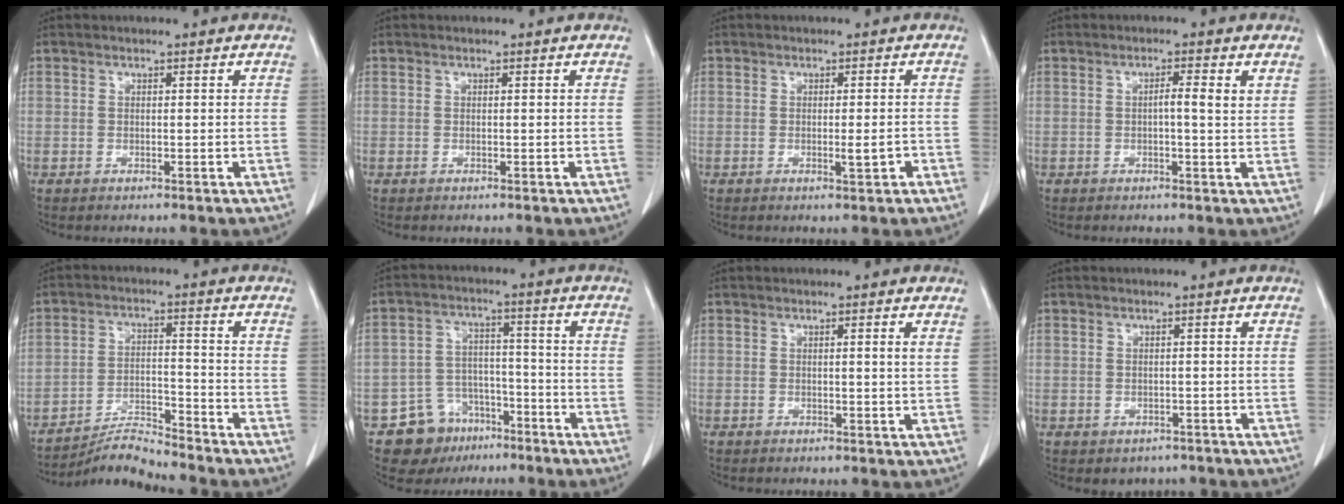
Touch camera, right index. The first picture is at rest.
{"total": 0.0}
{"total": 2.1, "force": [-0.8, 0.2, 2.0], "torque": [-0.029, -0.003, -0.011]}
{"total": 2.7, "force": [0.7, 0.2, 2.6], "torque": [-0.040, 0.005, 0.007]}
{"total": 6.2, "force": [-6.1, -1.0, 0.3], "torque": [-0.011, -0.003, -0.110]}
{"total": 8.8, "force": [-5.4, 6.7, 2.1], "torque": [-0.035, 0.023, -0.078]}
{"total": 1.0, "force": [0.4, -0.1, 0.9], "torque": [-0.012, 0.000, 0.003]}
{"total": 2.7, "force": [-1.9, 1.9, 0.4], "torque": [-0.003, 0.006, -0.021]}